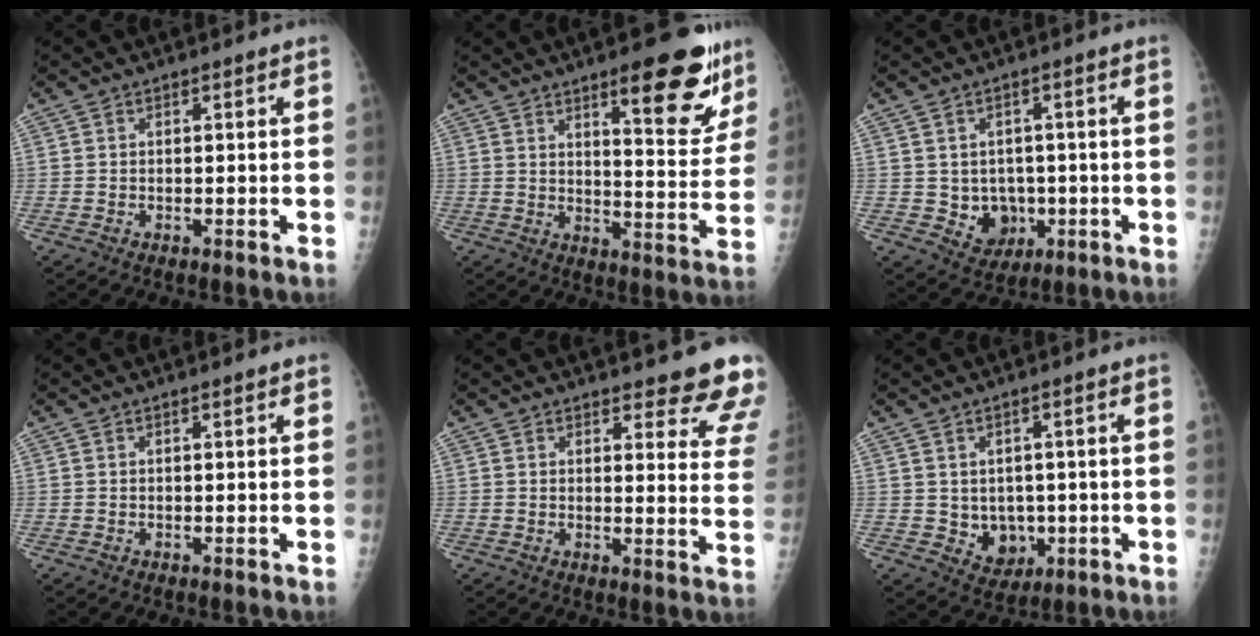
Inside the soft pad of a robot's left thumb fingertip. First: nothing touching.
{"total": 15.8, "force": [9.8, 4.6, 11.5], "torque": [-0.105, -0.062, 0.136]}
{"total": 6.8, "force": [-0.9, 5.8, 3.3], "torque": [-0.013, 0.003, 0.001]}
{"total": 0.8, "force": [0.5, 0.0, 0.5], "torque": [-0.007, 0.002, 0.006]}
{"total": 12.8, "force": [11.7, 3.1, 4.4], "torque": [-0.003, -0.087, 0.110]}
{"total": 6.1, "force": [-0.5, 5.1, 3.3], "torque": [-0.020, -0.003, 0.010]}